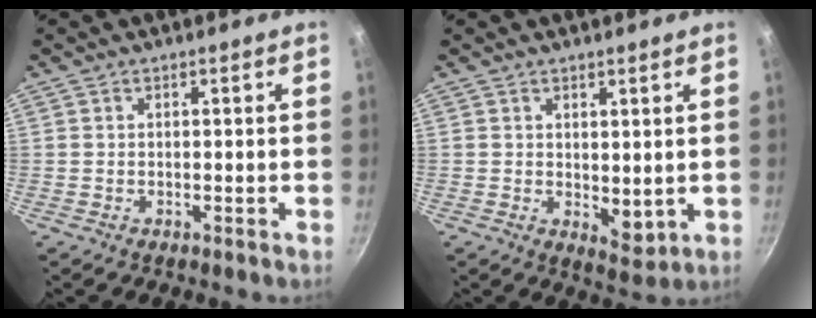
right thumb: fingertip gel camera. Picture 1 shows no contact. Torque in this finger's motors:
{"motor_torque": [-0.39, 0.41, -0.31, 0.35, 0.00]}